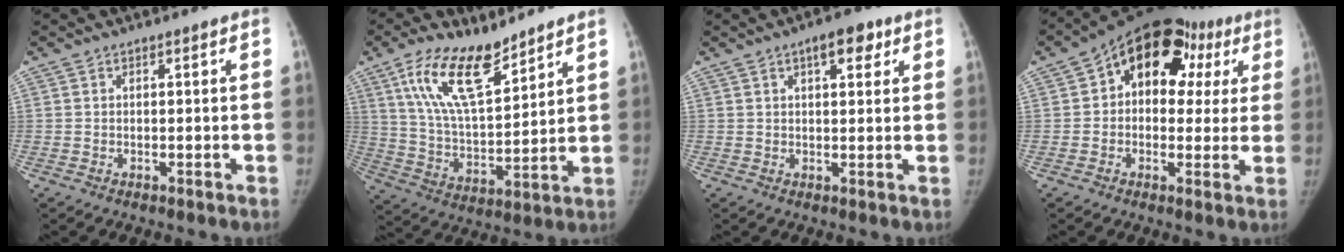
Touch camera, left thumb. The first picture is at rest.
{"total": 15.2, "force": [9.9, 5.7, 10.1], "torque": [-0.163, -0.051, 0.197]}
{"total": 5.4, "force": [2.7, 2.5, 4.0], "torque": [-0.038, -0.006, 0.032]}
{"total": 18.0, "force": [6.1, 12.1, 11.8], "torque": [-0.109, 0.036, 0.079]}